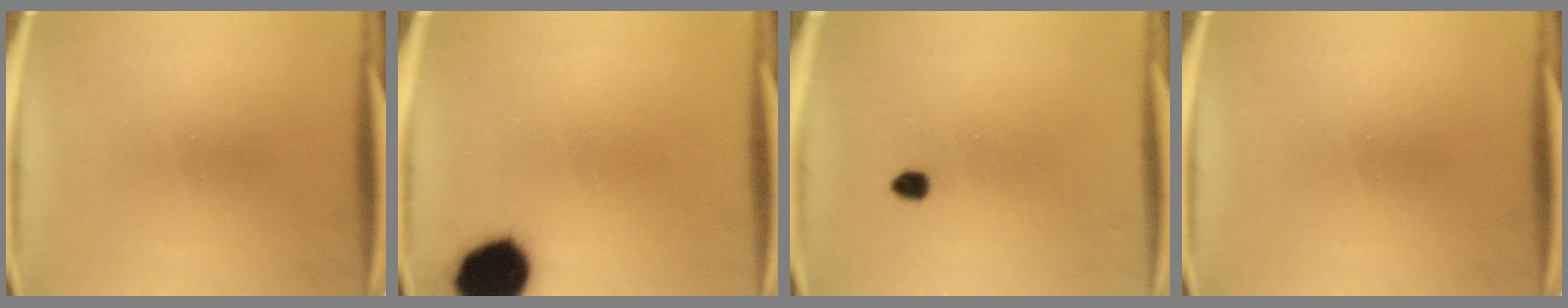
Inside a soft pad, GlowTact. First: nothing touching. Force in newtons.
{"total": 14.9}
{"total": 1.8}
{"total": 0.0}